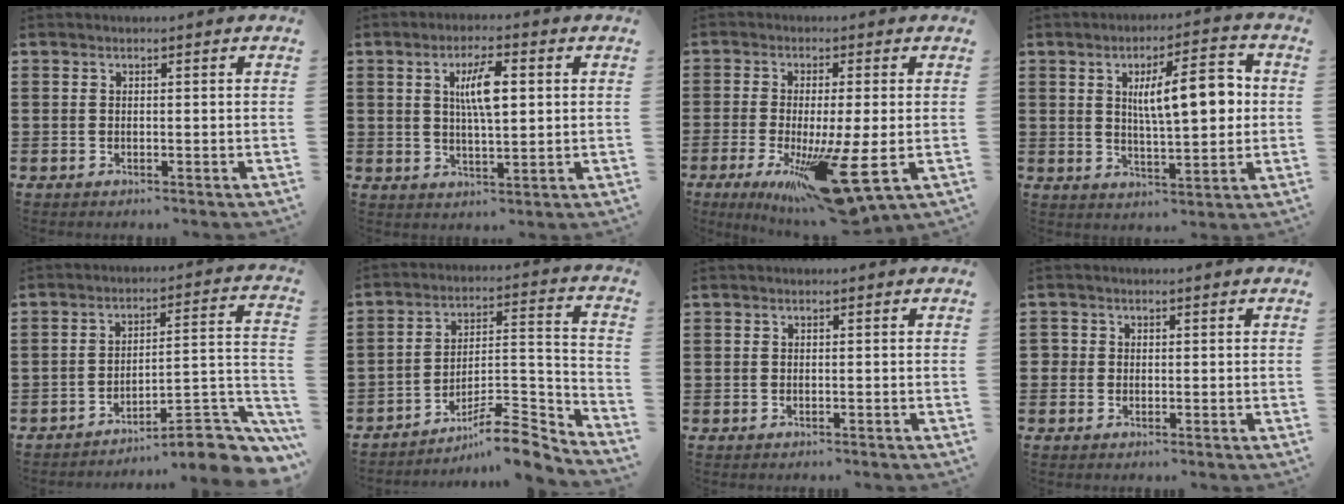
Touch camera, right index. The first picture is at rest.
{"total": 6.5, "force": [1.5, 1.9, 6.0], "torque": [-0.113, 0.006, 0.020]}
{"total": 13.1, "force": [-5.0, 1.7, 12.0], "torque": [-0.201, -0.023, -0.080]}
{"total": 9.8, "force": [1.8, 3.2, 9.1], "torque": [-0.141, -0.003, 0.022]}
{"total": 8.4, "force": [-6.5, 1.6, 5.0], "torque": [-0.063, 0.001, -0.124]}
{"total": 9.5, "force": [-7.7, 2.6, 4.8], "torque": [-0.066, 0.025, -0.144]}
{"total": 0.0}
{"total": 1.1, "force": [0.0, 1.1, 0.2], "torque": [-0.007, 0.006, -0.002]}